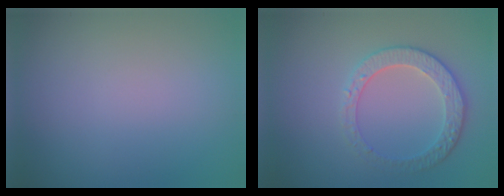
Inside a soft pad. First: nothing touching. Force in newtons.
{"total": 3.6, "press": 3.3, "slide": 1.4}